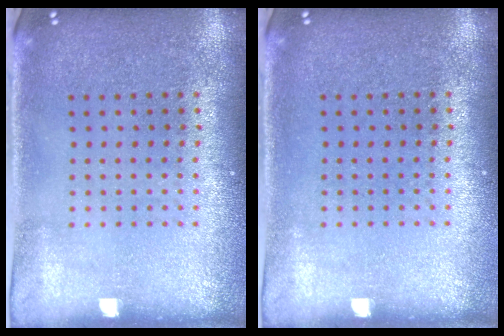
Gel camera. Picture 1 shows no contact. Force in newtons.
{"total": 0.0}